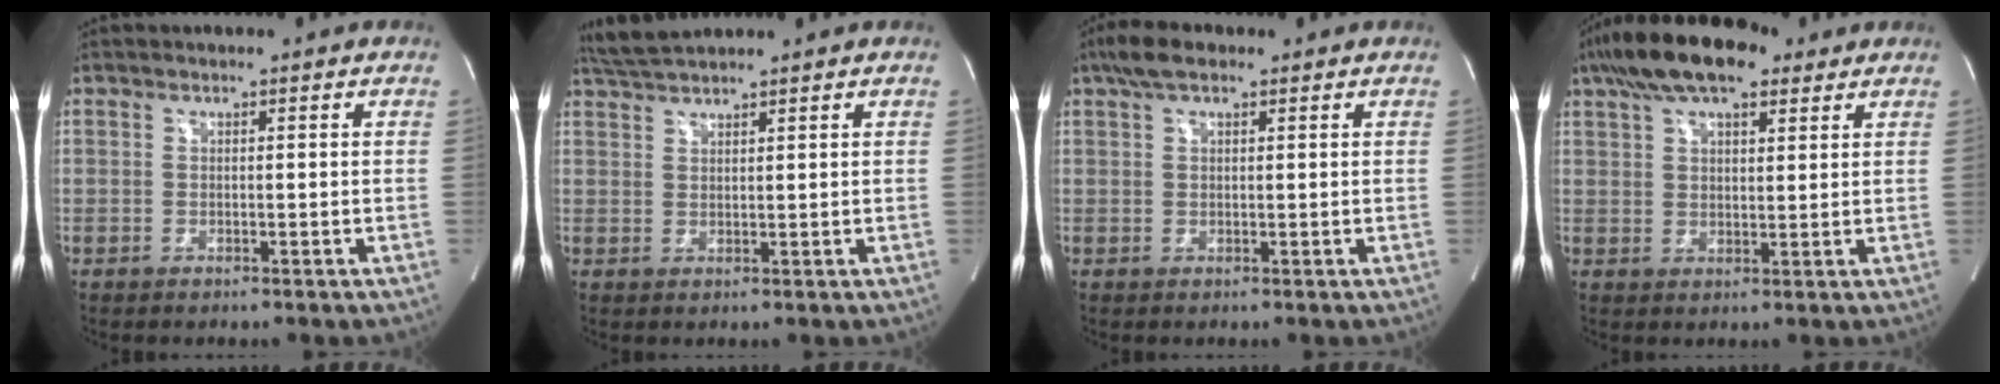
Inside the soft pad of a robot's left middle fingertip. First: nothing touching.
{"total": 4.0, "force": [3.8, -0.2, 1.2], "torque": [-0.034, 0.019, 0.079]}
{"total": 4.3, "force": [2.9, 1.6, 2.8], "torque": [-0.065, 0.023, 0.052]}
{"total": 12.8, "force": [8.7, 4.7, 8.2], "torque": [-0.157, 0.041, 0.149]}